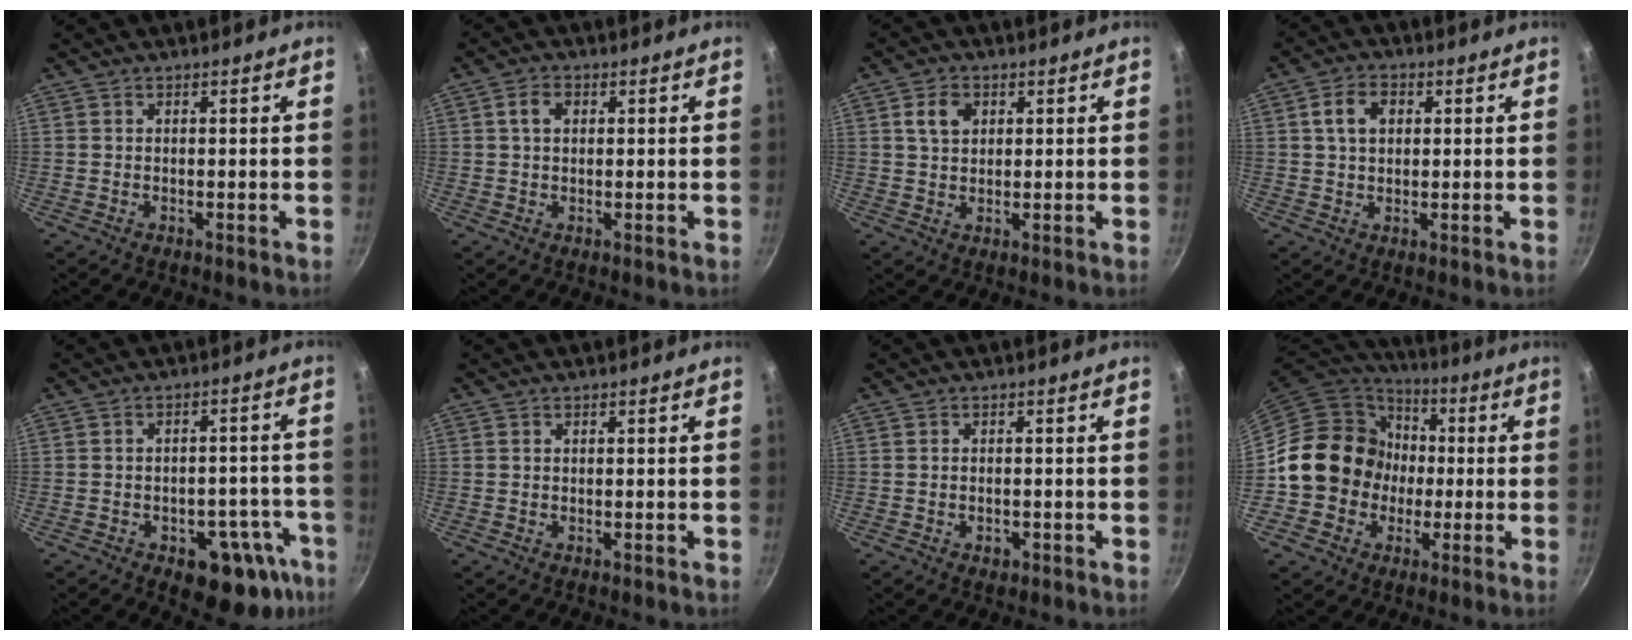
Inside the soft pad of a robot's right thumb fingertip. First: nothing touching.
{"total": 3.2, "force": [0.8, 2.2, 2.1], "torque": [-0.030, 0.005, 0.012]}
{"total": 4.8, "force": [1.7, 3.5, 2.8], "torque": [-0.037, 0.000, 0.029]}
{"total": 5.7, "force": [1.4, 4.0, 3.8], "torque": [-0.052, 0.007, 0.021]}
{"total": 13.7, "force": [-6.7, 8.0, 9.0], "torque": [-0.049, 0.038, -0.076]}
{"total": 0.0}
{"total": 1.7, "force": [-0.7, 1.2, 1.1], "torque": [-0.016, 0.002, -0.010]}
{"total": 16.7, "force": [-0.6, 15.2, 6.9], "torque": [-0.086, 0.031, -0.012]}